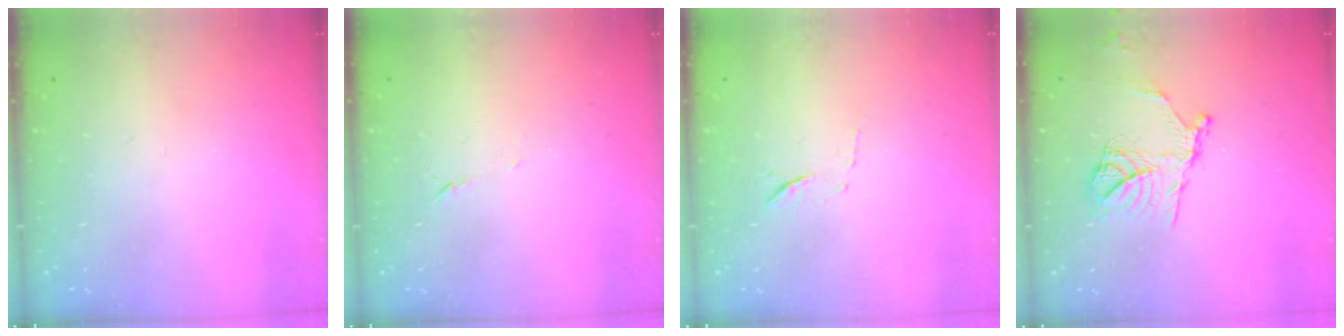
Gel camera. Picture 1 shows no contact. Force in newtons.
{"total": 3.9, "press": 3.8, "slide": 0.9}
{"total": 6.1, "press": 5.9, "slide": 1.5}
{"total": 13.6, "press": 13.5, "slide": 1.3}